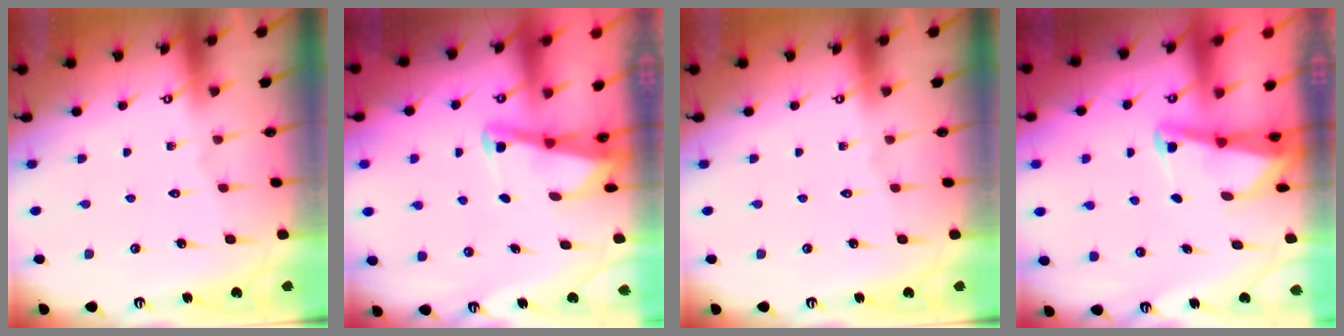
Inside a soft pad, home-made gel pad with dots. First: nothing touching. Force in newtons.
{"total": 2.9, "press": 2.9, "slide": 0.3}
{"total": 0.0}
{"total": 2.6, "press": 2.5, "slide": 0.6}